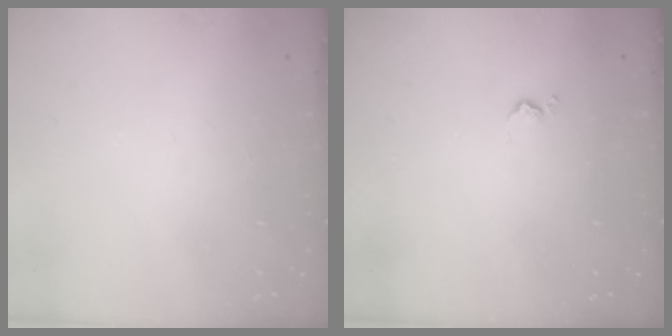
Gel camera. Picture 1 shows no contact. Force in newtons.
{"total": 3.8, "press": 3.7, "slide": 0.6}